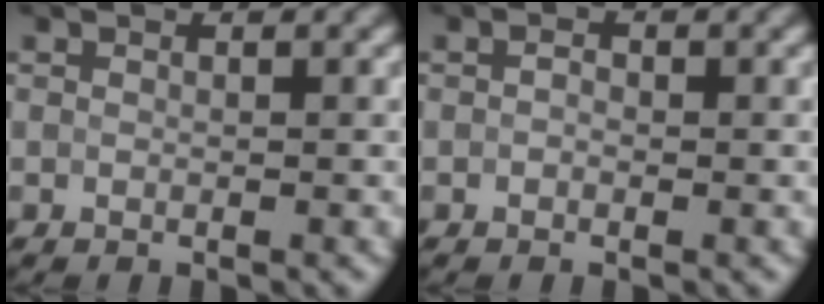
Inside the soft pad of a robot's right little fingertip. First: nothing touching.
{"total": 0.7, "force": [0.2, 0.5, 0.4], "torque": [-0.009, -0.001, 0.001]}